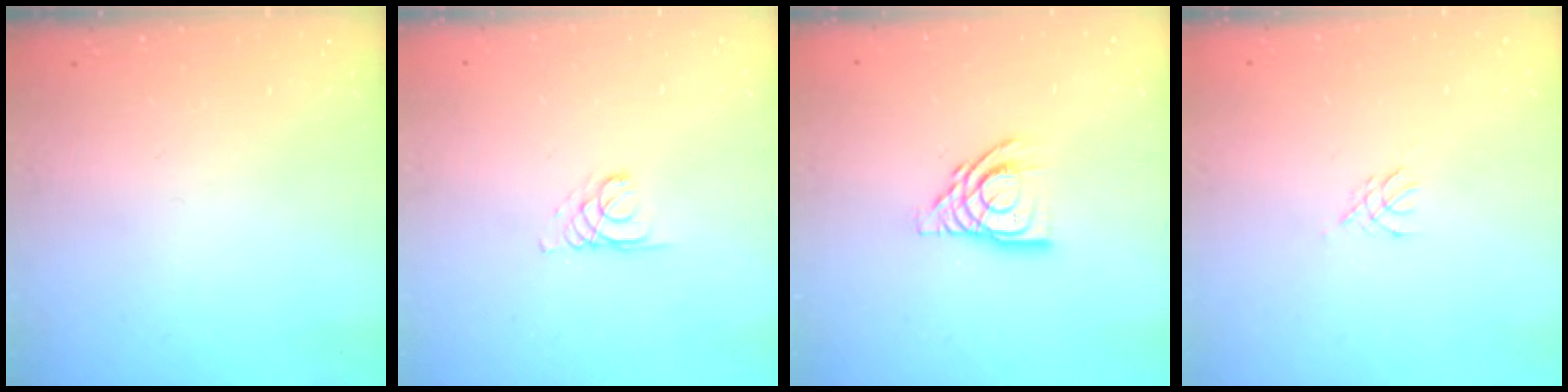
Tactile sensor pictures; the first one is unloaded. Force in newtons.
{"total": 2.1, "press": 2.1, "slide": 0.2}
{"total": 11.8, "press": 11.7, "slide": 1.1}
{"total": 2.8, "press": 2.7, "slide": 0.6}